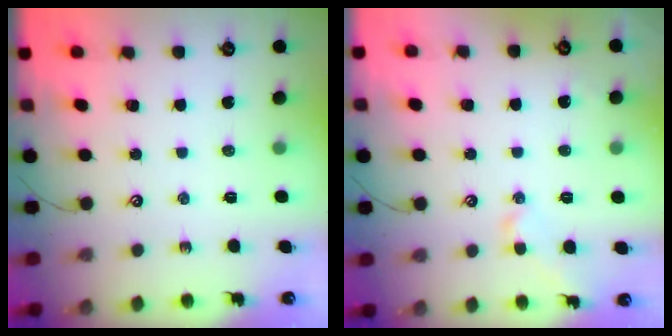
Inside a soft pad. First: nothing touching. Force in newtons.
{"total": 0.8, "press": 0.6, "slide": 0.5}